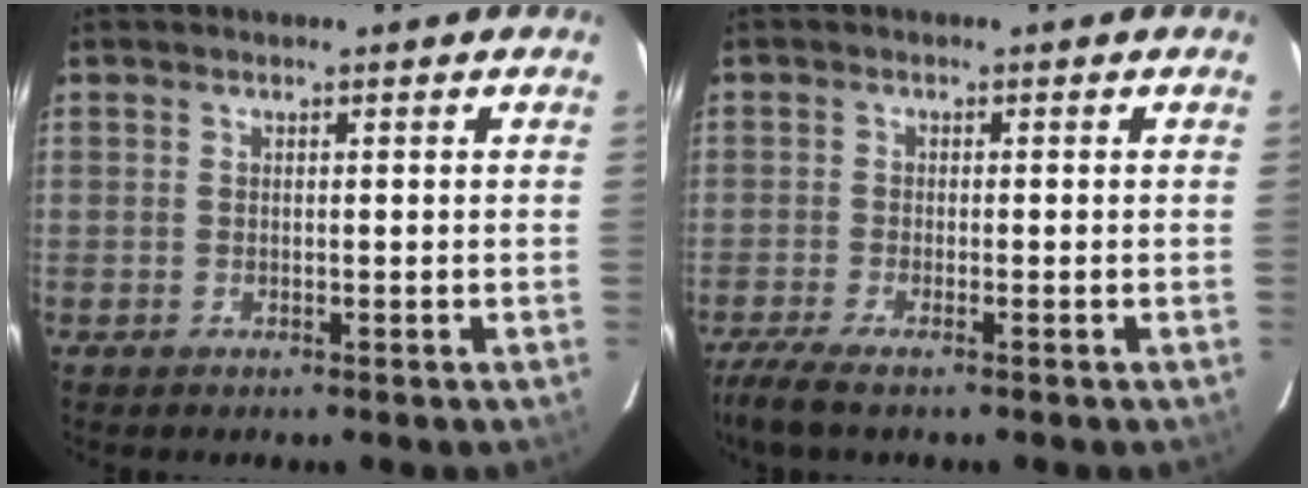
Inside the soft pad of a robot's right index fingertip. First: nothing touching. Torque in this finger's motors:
{"motor_torque": [0.13, -0.33, 0.10, 0.01]}